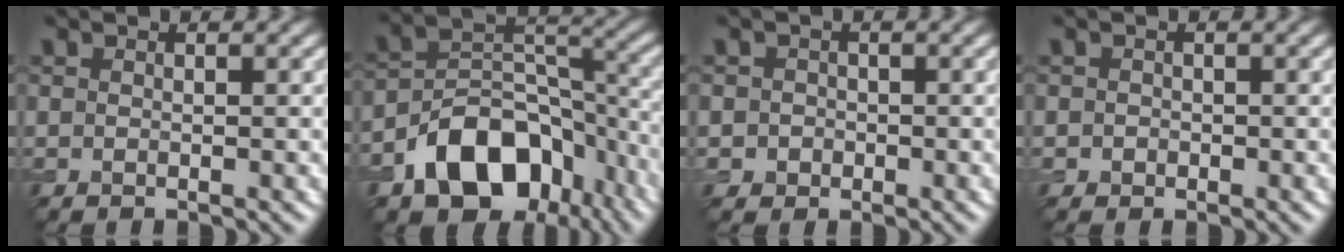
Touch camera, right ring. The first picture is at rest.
{"total": 11.2, "force": [-6.2, 7.1, 6.1], "torque": [-0.098, 0.001, -0.112]}
{"total": 1.5, "force": [-0.2, 1.4, 0.3], "torque": [0.011, -0.003, -0.007]}
{"total": 0.7, "force": [-0.1, 0.7, 0.2], "torque": [0.002, -0.004, -0.006]}